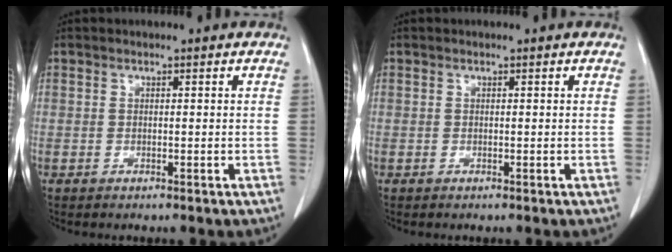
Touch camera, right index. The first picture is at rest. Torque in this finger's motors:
{"motor_torque": [-0.01, 0.00, 0.01, 0.00]}